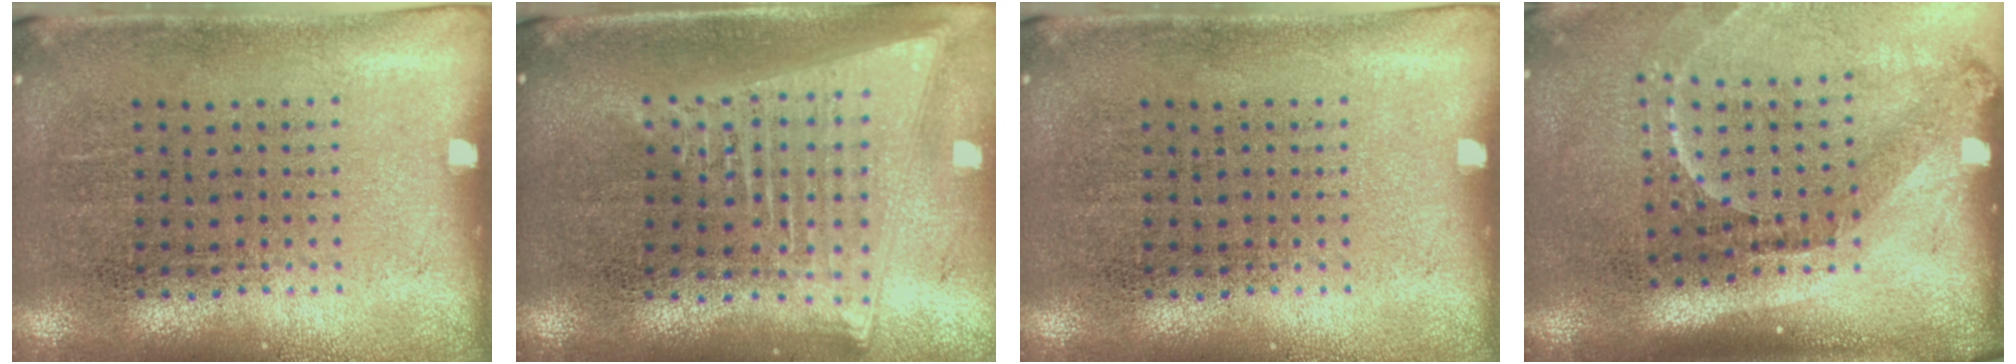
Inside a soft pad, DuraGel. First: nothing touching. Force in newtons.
{"total": 2.0, "press": 1.7, "slide": 1.1}
{"total": 0.0}
{"total": 2.2, "press": 1.5, "slide": 1.6}